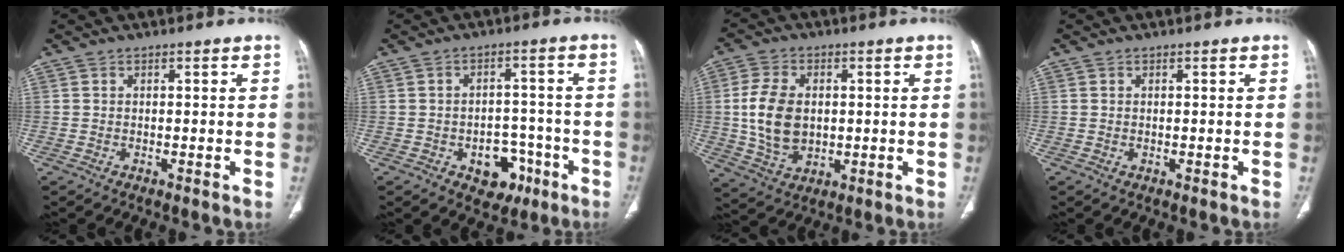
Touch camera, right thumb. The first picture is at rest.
{"total": 7.9, "force": [-3.7, 5.6, 4.1], "torque": [-0.018, 0.035, -0.045]}
{"total": 11.5, "force": [0.5, 7.8, 8.4], "torque": [-0.155, -0.004, 0.018]}
{"total": 0.0}